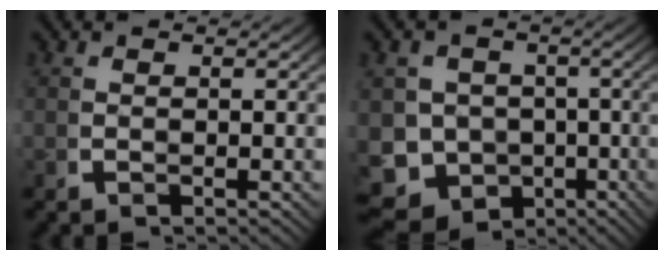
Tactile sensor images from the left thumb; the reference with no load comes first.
{"total": 13.6, "force": [-5.7, 11.5, 4.6], "torque": [-0.110, -0.078, -0.078]}